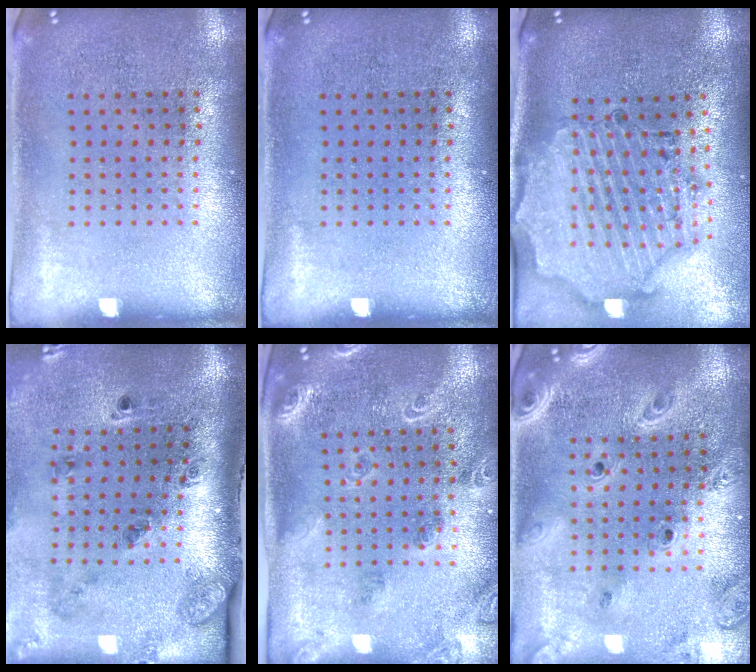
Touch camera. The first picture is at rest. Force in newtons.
{"total": 0.0}
{"total": 2.2, "press": 2.1, "slide": 0.6}
{"total": 2.0, "press": 1.6, "slide": 1.3}
{"total": 1.8, "press": 1.7, "slide": 0.4}
{"total": 2.9, "press": 2.5, "slide": 1.6}